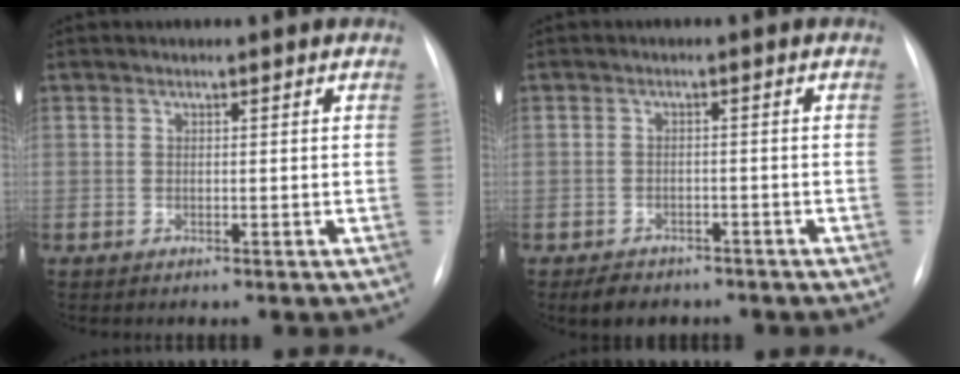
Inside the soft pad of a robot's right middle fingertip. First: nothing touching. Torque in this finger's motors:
{"motor_torque": [0.06, -0.06, 0.02, 0.02]}